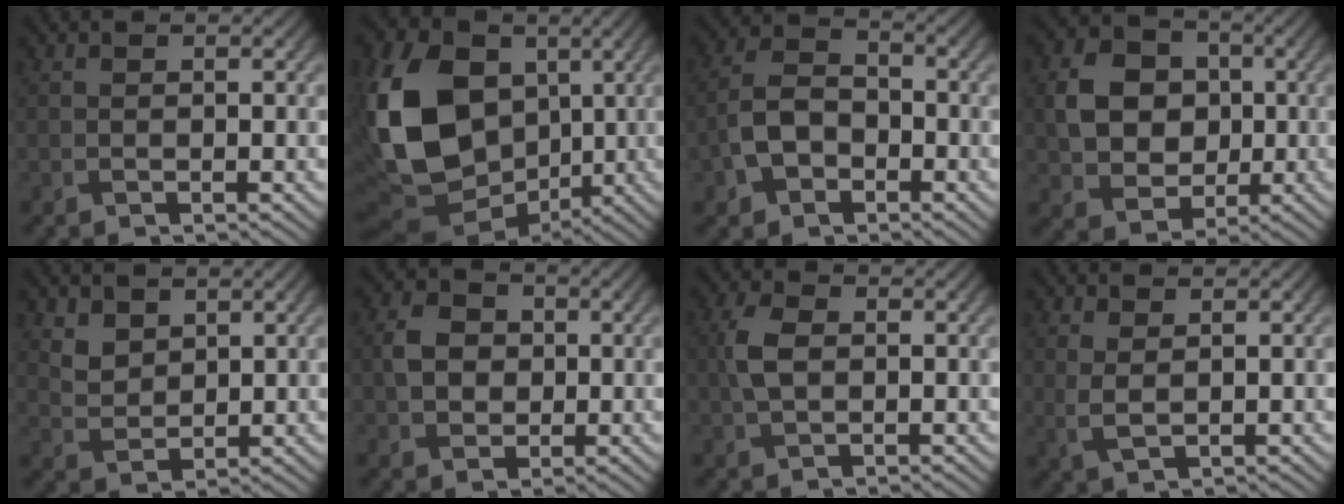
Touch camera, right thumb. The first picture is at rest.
{"total": 18.6, "force": [0.7, 13.7, 12.5], "torque": [-0.302, -0.013, 0.024]}
{"total": 6.1, "force": [-2.3, 4.1, 3.8], "torque": [-0.086, 0.002, -0.052]}
{"total": 8.5, "force": [0.4, 7.1, 4.6], "torque": [-0.100, 0.004, -0.001]}
{"total": 4.2, "force": [2.7, 2.7, 1.7], "torque": [-0.056, -0.017, 0.065]}
{"total": 4.6, "force": [0.3, 3.9, 2.4], "torque": [-0.057, 0.002, -0.002]}
{"total": 4.1, "force": [0.3, 2.7, 3.1], "torque": [-0.079, 0.004, 0.003]}
{"total": 2.3, "force": [1.2, 0.9, 1.7], "torque": [-0.046, -0.005, 0.028]}